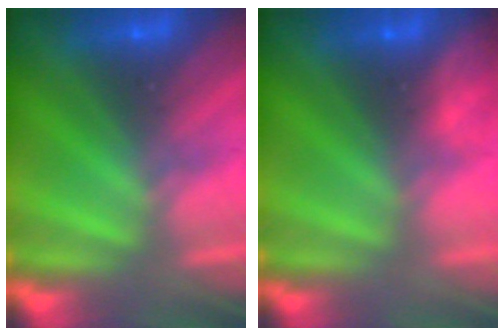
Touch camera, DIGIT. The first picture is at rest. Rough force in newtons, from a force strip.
{"total": 3.5}